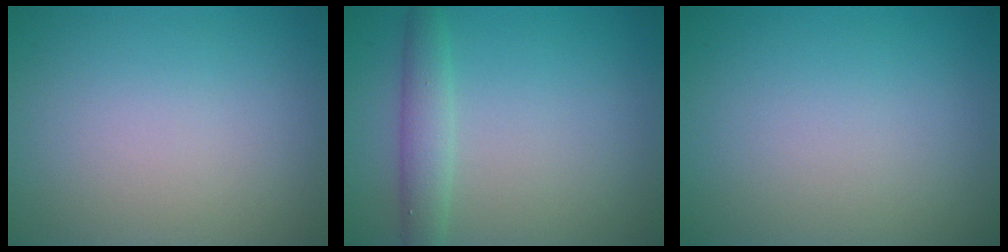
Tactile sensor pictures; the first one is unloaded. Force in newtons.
{"total": 2.6, "press": 2.6, "slide": 0.0}
{"total": 0.0}